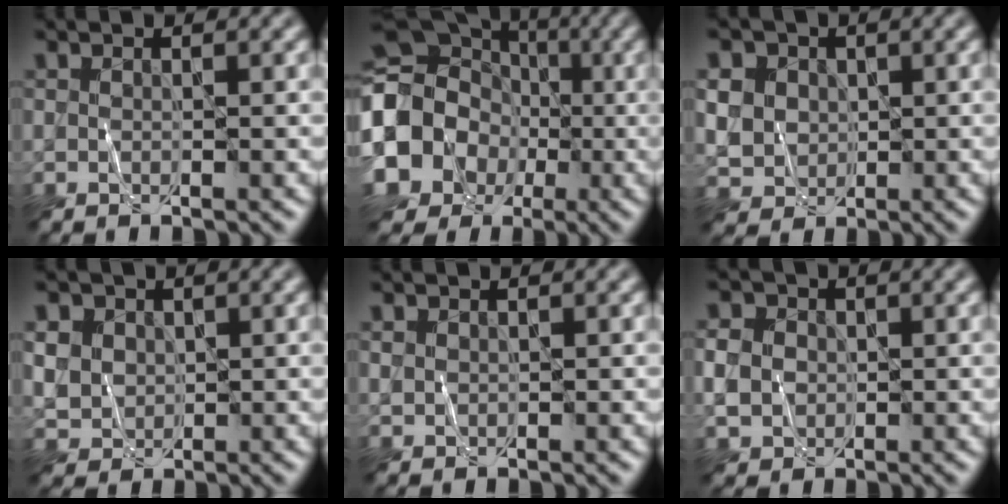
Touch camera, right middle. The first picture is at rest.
{"total": 18.7, "force": [-2.5, 16.8, 8.0], "torque": [-0.188, -0.001, -0.098]}
{"total": 5.6, "force": [1.6, 4.9, 2.3], "torque": [-0.066, 0.019, 0.027]}
{"total": 4.5, "force": [1.4, 3.9, 1.7], "torque": [-0.062, 0.013, 0.028]}
{"total": 0.6, "force": [0.2, 0.6, 0.1], "torque": [-0.002, -0.001, 0.007]}
{"total": 3.1, "force": [-0.1, 2.8, 1.4], "torque": [-0.031, 0.002, -0.005]}